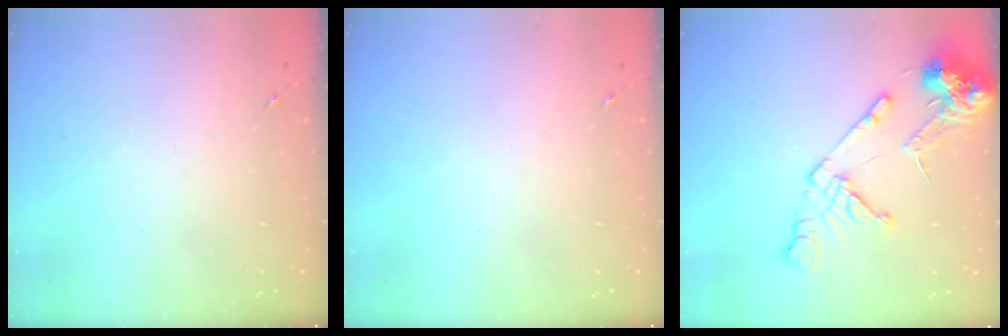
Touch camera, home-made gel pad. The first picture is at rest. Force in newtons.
{"total": 0.0}
{"total": 15.3, "press": 15.2, "slide": 2.0}